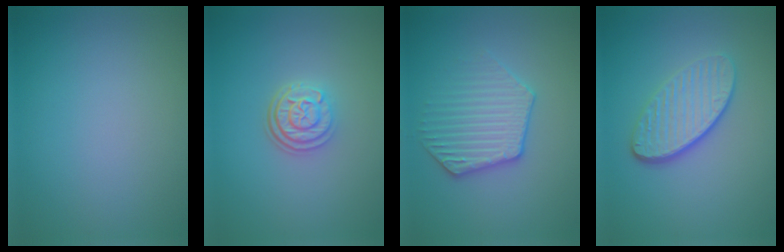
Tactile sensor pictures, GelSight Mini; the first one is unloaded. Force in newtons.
{"total": 3.1, "press": 2.5, "slide": 1.9}
{"total": 3.5, "press": 3.3, "slide": 0.9}
{"total": 4.3, "press": 3.3, "slide": 2.8}